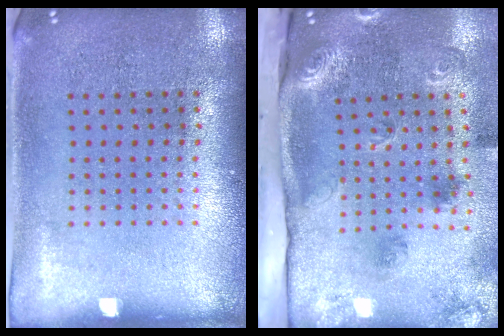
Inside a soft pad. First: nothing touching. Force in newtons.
{"total": 2.7, "press": 1.9, "slide": 1.8}